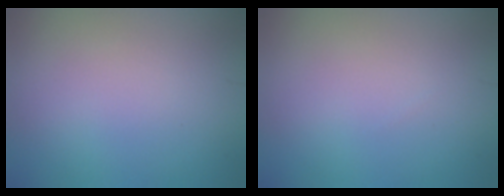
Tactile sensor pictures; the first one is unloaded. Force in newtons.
{"total": 0.0}